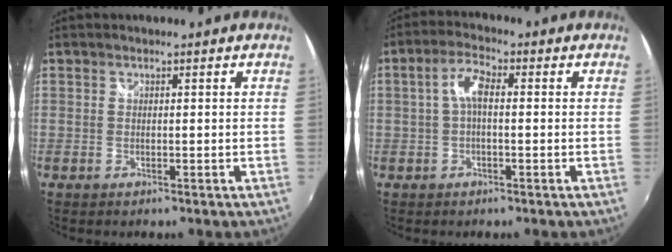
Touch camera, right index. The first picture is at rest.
{"total": 4.6, "force": [0.1, 1.8, 4.3], "torque": [-0.086, 0.015, 0.001]}